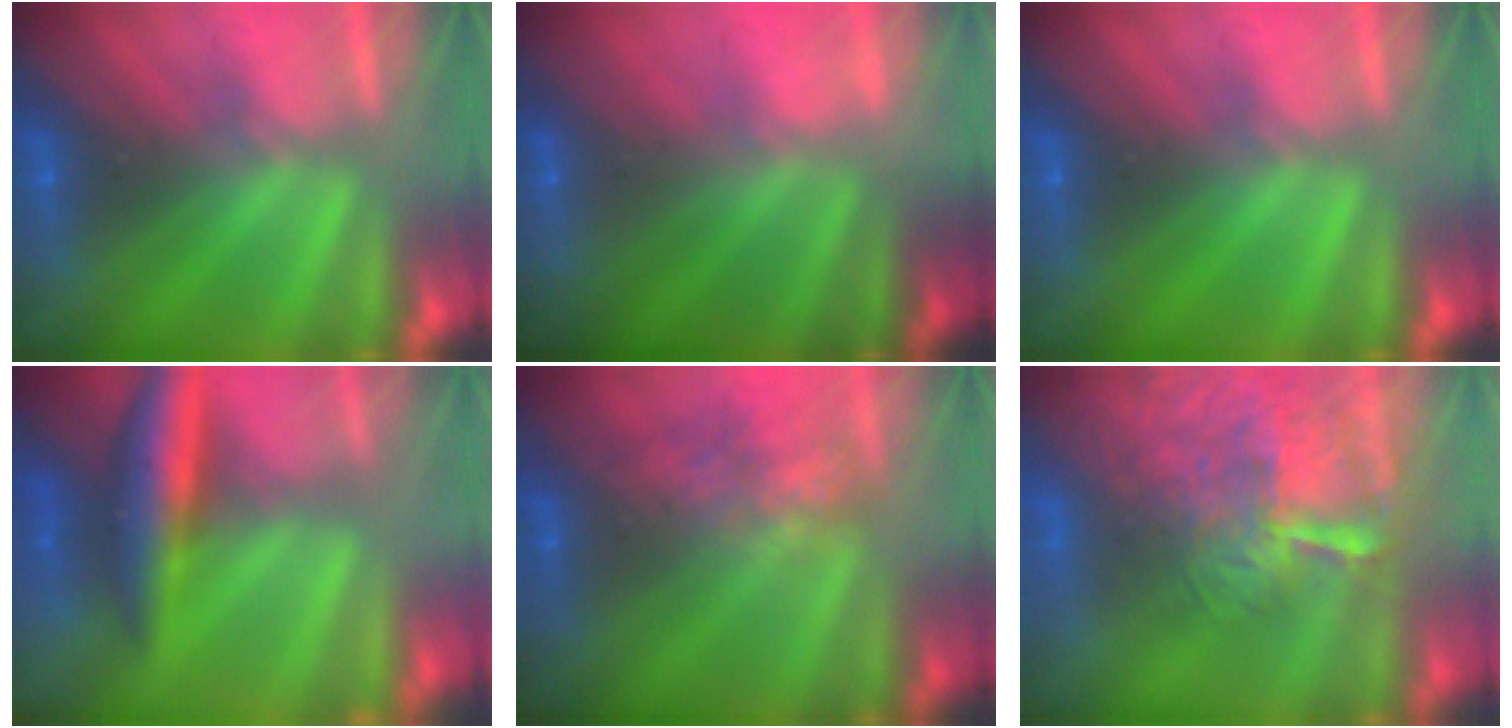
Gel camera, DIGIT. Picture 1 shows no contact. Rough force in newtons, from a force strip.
{"total": 2.2}
{"total": 0.0}
{"total": 5.7}
{"total": 4.9}
{"total": 8.7}